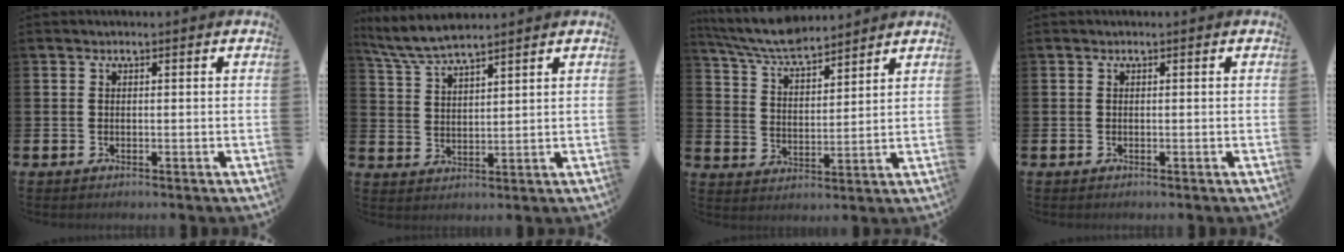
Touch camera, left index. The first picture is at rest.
{"total": 5.9, "force": [5.6, 0.5, 1.9], "torque": [-0.059, -0.018, 0.103]}
{"total": 6.9, "force": [6.5, 1.0, 1.9], "torque": [-0.067, -0.032, 0.118]}
{"total": 0.0}